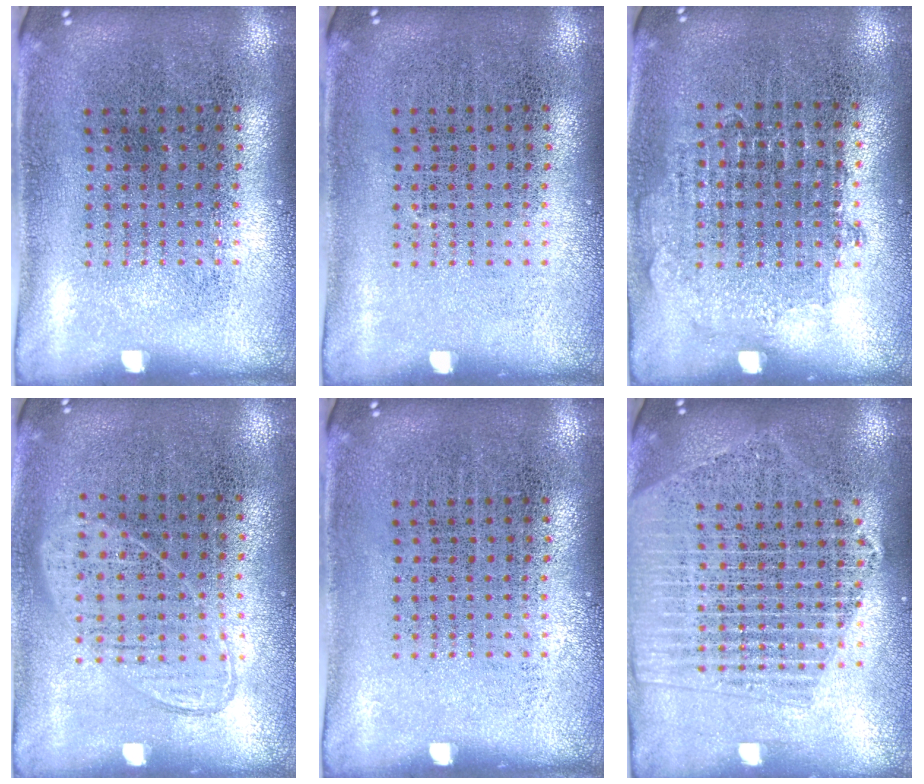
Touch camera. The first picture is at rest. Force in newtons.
{"total": 0.0}
{"total": 0.8, "press": 0.7, "slide": 0.2}
{"total": 1.0, "press": 0.8, "slide": 0.5}
{"total": 0.0}
{"total": 2.0, "press": 1.8, "slide": 0.9}